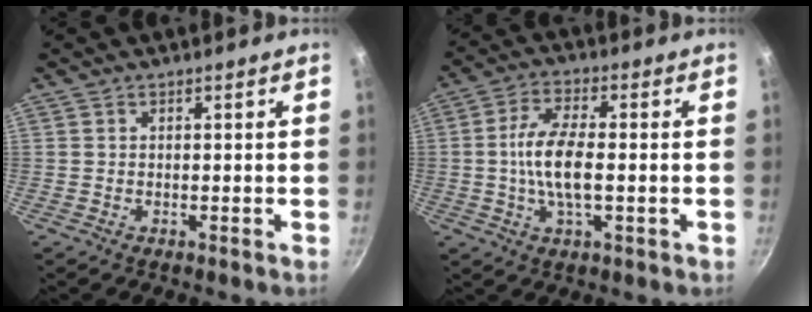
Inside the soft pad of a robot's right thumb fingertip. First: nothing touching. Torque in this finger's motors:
{"motor_torque": [2.62, 2.31, 2.10, -0.66, 0.72]}